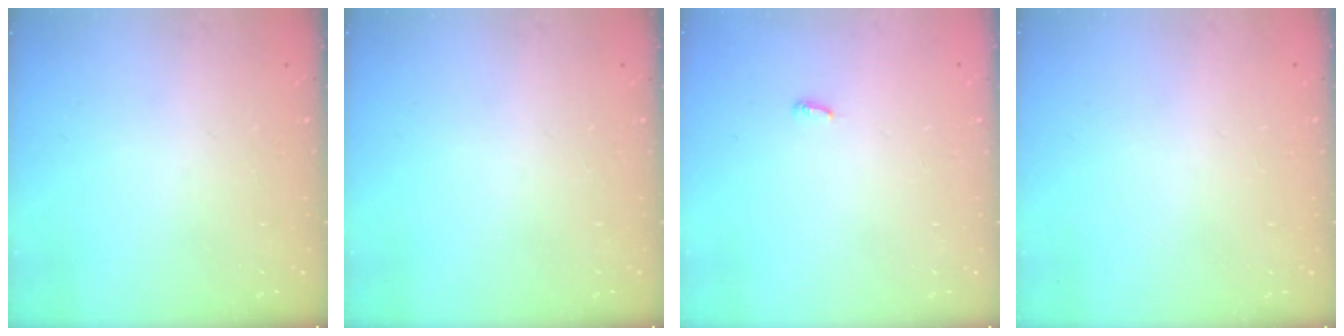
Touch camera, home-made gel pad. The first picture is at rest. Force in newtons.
{"total": 0.0}
{"total": 2.9, "press": 2.9, "slide": 0.2}
{"total": 1.1, "press": 0.8, "slide": 0.7}